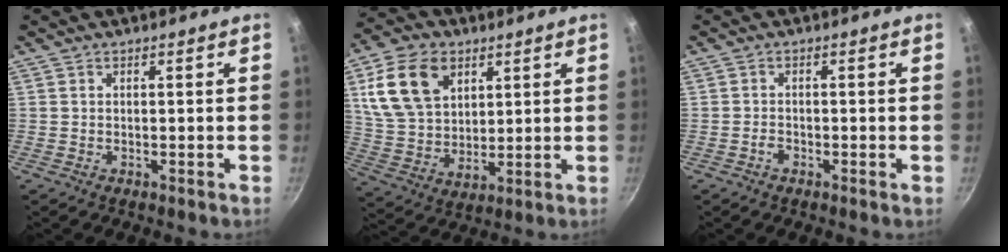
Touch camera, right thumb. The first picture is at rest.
{"total": 15.8, "force": [6.1, 10.8, 9.8], "torque": [-0.160, -0.012, 0.123]}
{"total": 1.1, "force": [-0.8, 0.5, 0.5], "torque": [-0.013, 0.005, -0.019]}